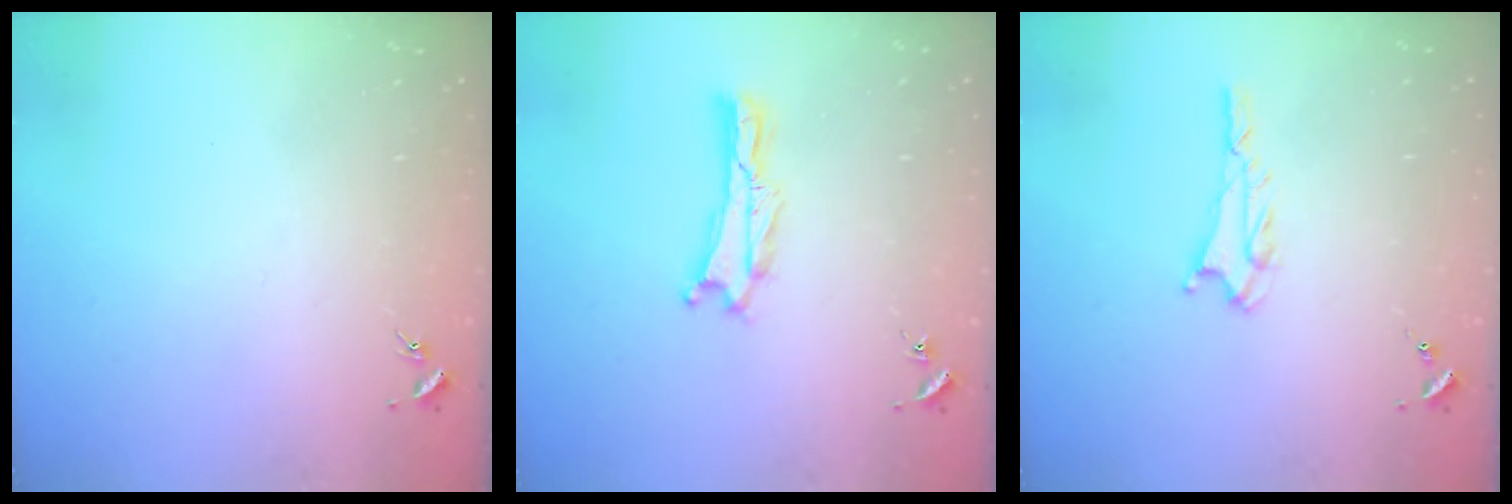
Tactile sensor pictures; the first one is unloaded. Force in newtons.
{"total": 0.0}
{"total": 1.6, "press": 1.6, "slide": 0.1}